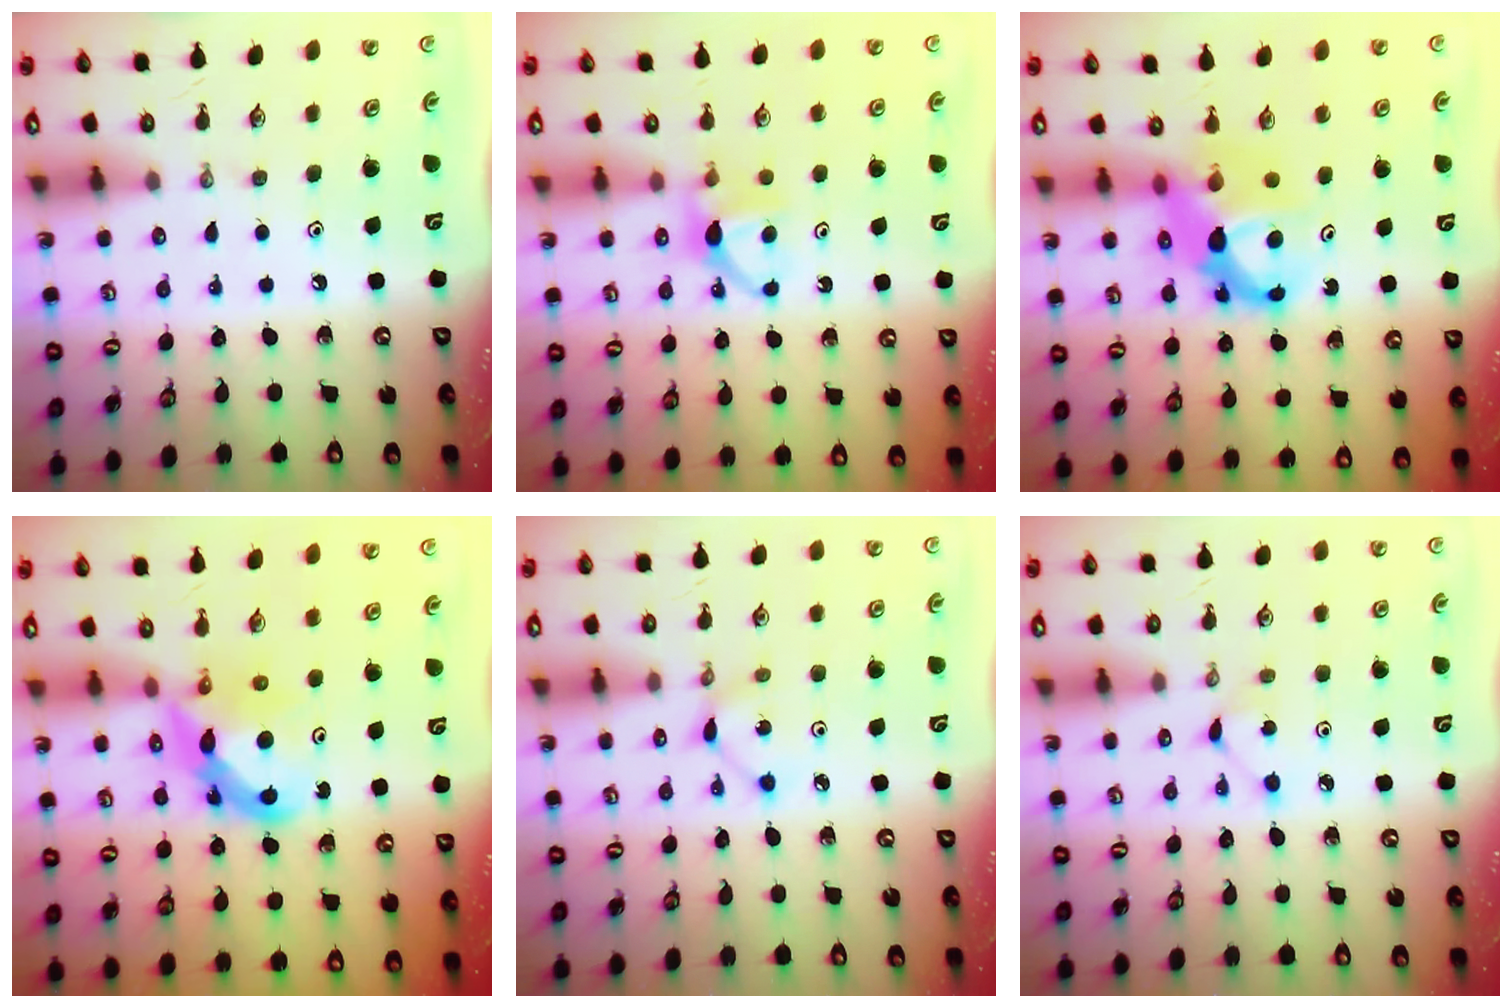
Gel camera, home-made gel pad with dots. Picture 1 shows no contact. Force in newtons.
{"total": 5.7, "press": 5.6, "slide": 0.8}
{"total": 8.3, "press": 8.2, "slide": 0.8}
{"total": 8.2, "press": 8.2, "slide": 0.7}
{"total": 1.7, "press": 1.7, "slide": 0.1}
{"total": 3.4, "press": 3.3, "slide": 0.4}